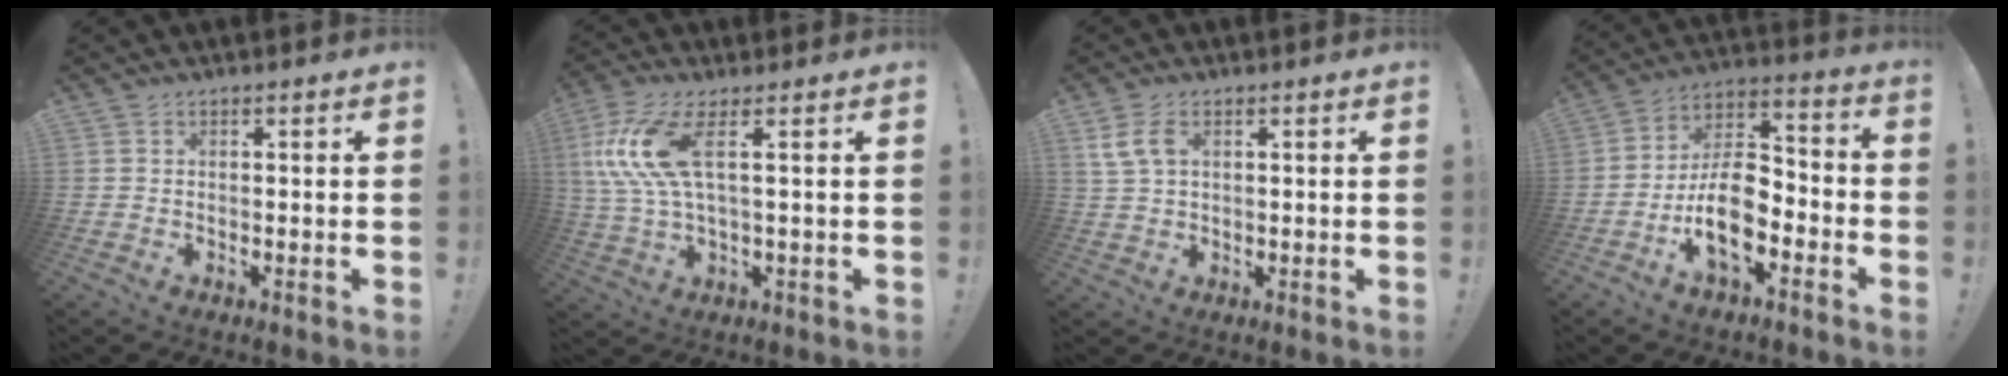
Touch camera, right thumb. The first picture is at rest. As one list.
[{"total": 12.5, "force": [3.6, 3.9, 11.4], "torque": [-0.236, -0.003, 0.066]}, {"total": 6.0, "force": [2.1, 3.6, 4.3], "torque": [-0.091, -0.002, 0.040]}, {"total": 13.9, "force": [-5.8, 7.7, 10.0], "torque": [-0.188, 0.028, -0.100]}]